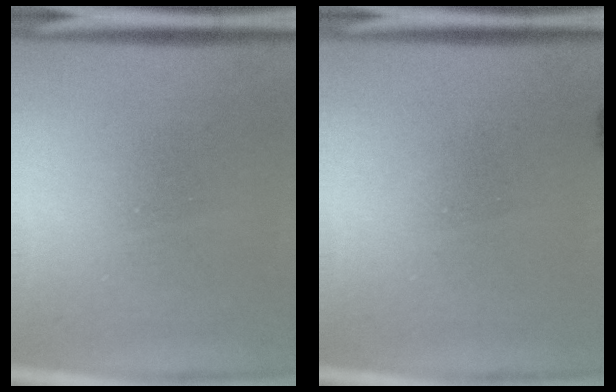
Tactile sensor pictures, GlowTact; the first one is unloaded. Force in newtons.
{"total": 1.1}